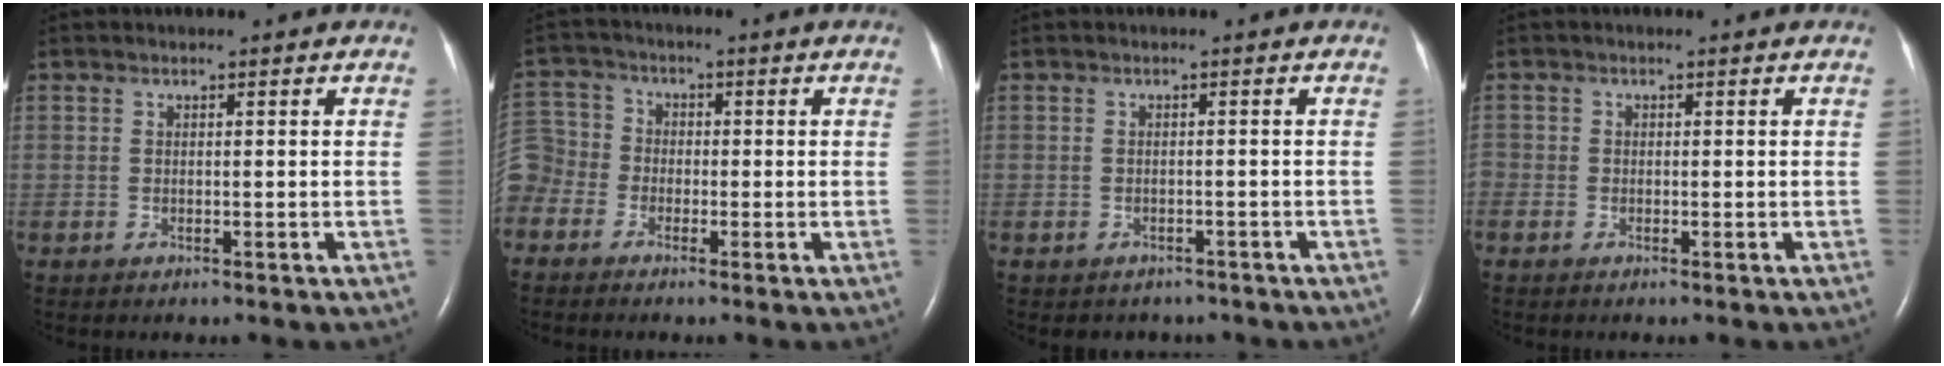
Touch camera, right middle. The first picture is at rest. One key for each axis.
{"total": 8.1, "fx": -3.8, "fy": 6.9, "fz": 1.7, "tx": -0.069, "ty": 0.024, "tz": -0.078}
{"total": 3.3, "fx": -2.7, "fy": 1.8, "fz": 0.1, "tx": -0.004, "ty": 0.011, "tz": -0.031}
{"total": 0.8, "fx": -0.6, "fy": 0.6, "fz": 0.2, "tx": -0.005, "ty": 0.000, "tz": -0.014}